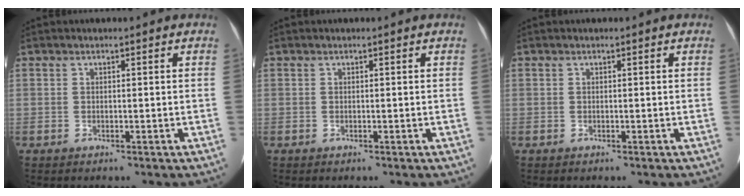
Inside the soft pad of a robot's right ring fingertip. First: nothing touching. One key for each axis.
{"total": 0.0}
{"total": 0.0}